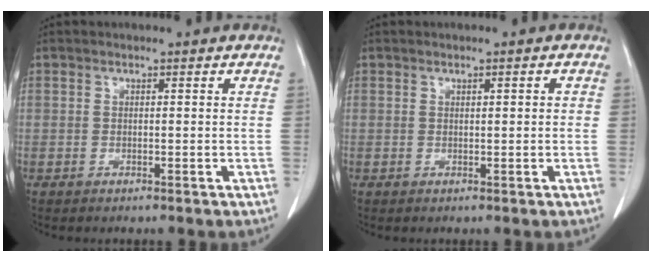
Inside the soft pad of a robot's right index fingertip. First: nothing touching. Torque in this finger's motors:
{"motor_torque": [-0.17, 0.06, -0.03, -0.01]}